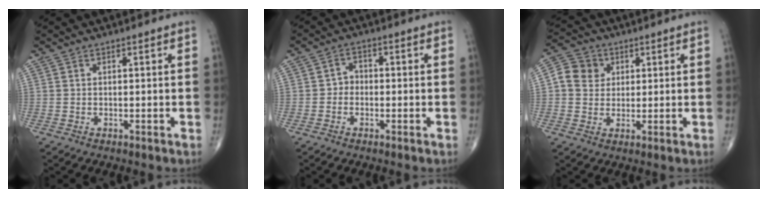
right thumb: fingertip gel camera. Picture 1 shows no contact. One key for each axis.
{"total": 2.7, "fx": -0.7, "fy": 2.2, "fz": 1.3, "tx": -0.004, "ty": 0.013, "tz": -0.022}
{"total": 6.8, "fx": 1.5, "fy": 6.2, "fz": 2.3, "tx": -0.021, "ty": 0.003, "tz": 0.018}